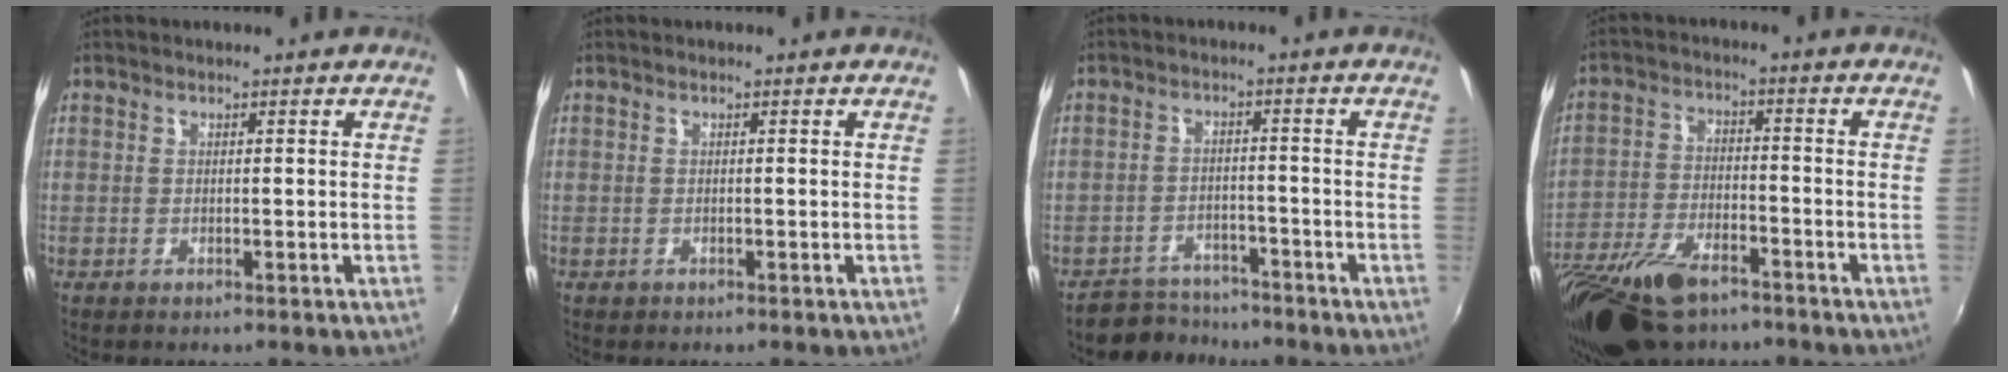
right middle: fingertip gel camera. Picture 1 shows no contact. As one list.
[{"total": 0.0}, {"total": 5.6, "force": [-5.0, 2.6, -0.3], "torque": [-0.011, 0.012, -0.081]}, {"total": 16.9, "force": [-11.9, 7.4, 9.5], "torque": [-0.218, -0.029, -0.218]}]